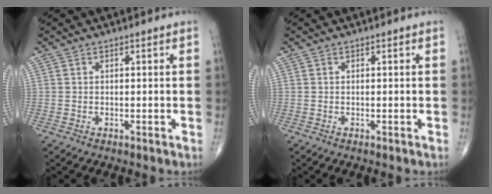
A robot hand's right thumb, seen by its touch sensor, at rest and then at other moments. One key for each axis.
{"total": 0.0}